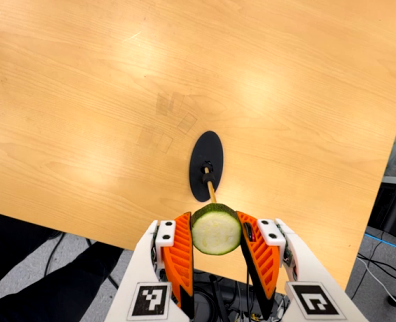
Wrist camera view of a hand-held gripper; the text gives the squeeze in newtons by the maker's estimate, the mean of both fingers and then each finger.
{"total": 11.6, "left": 12.4, "right": 10.8}